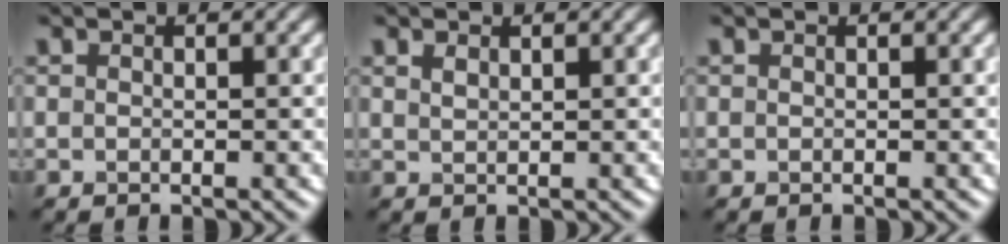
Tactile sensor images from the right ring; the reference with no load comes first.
{"total": 0.8, "force": [0.7, 0.3, 0.4], "torque": [-0.012, 0.000, 0.016]}
{"total": 0.0}